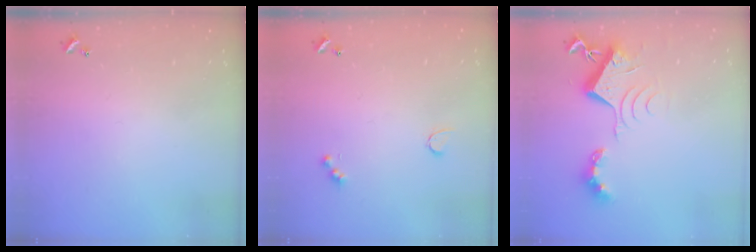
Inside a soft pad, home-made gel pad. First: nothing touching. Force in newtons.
{"total": 2.6, "press": 2.5, "slide": 0.5}
{"total": 8.5, "press": 8.5, "slide": 0.9}